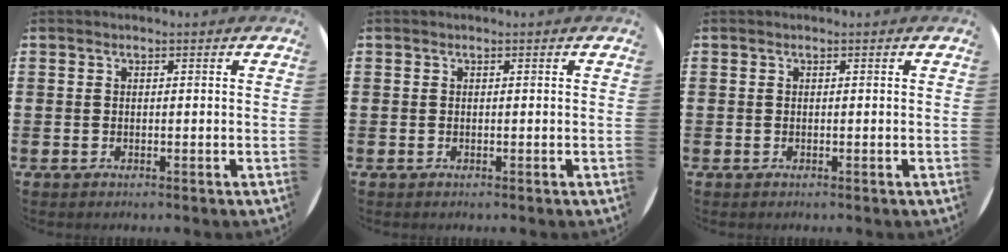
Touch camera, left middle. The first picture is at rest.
{"total": 0.0}
{"total": 0.0}